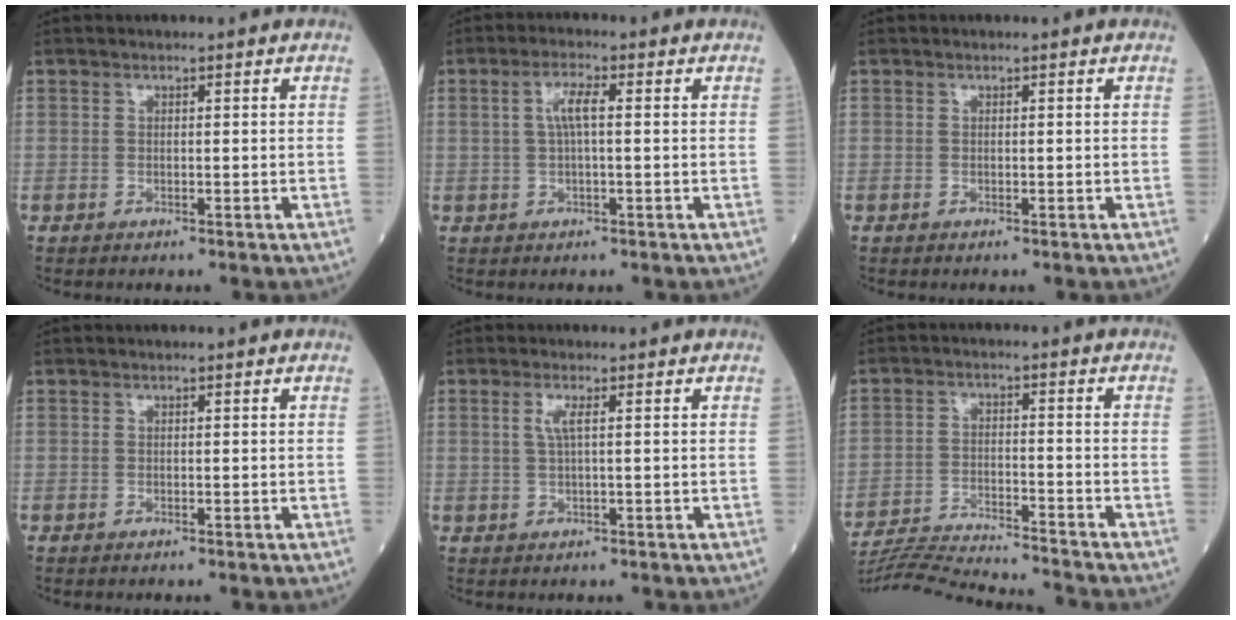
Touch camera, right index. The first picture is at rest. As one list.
[{"total": 3.7, "force": [0.6, 0.6, 3.6], "torque": [-0.074, 0.010, 0.012]}, {"total": 0.0}, {"total": 0.0}, {"total": 2.1, "force": [0.6, 0.0, 2.0], "torque": [-0.049, 0.003, 0.011]}, {"total": 16.0, "force": [-15.3, -1.0, 4.6], "torque": [-0.076, -0.020, -0.237]}]